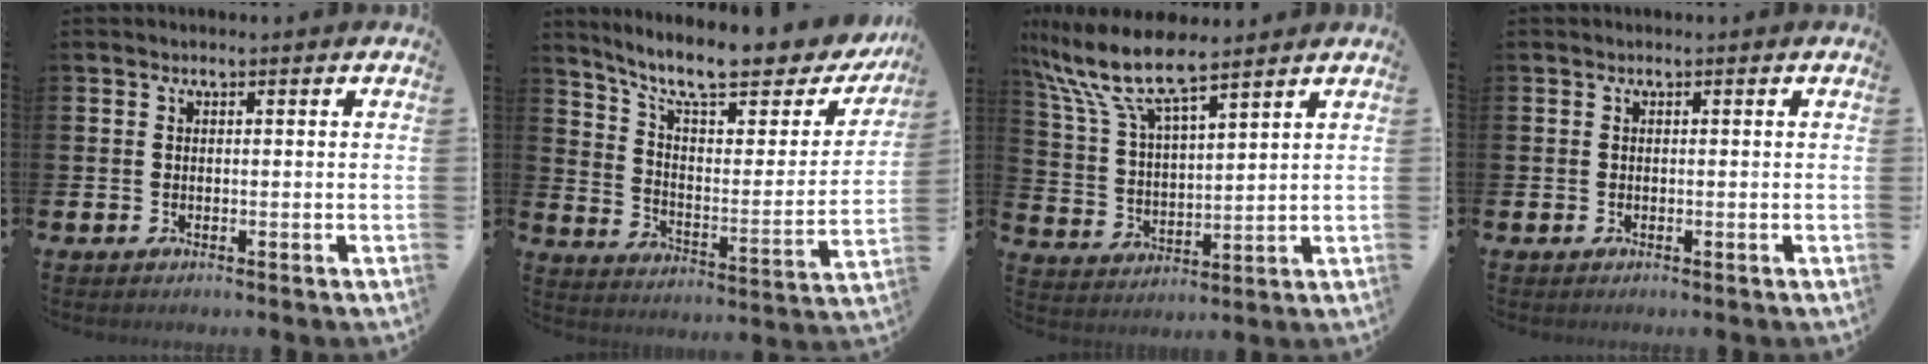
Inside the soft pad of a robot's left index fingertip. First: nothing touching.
{"total": 11.2, "force": [9.3, 2.4, 5.7], "torque": [-0.130, -0.068, 0.154]}
{"total": 9.4, "force": [8.2, 1.8, 4.4], "torque": [-0.125, -0.038, 0.143]}
{"total": 0.0}